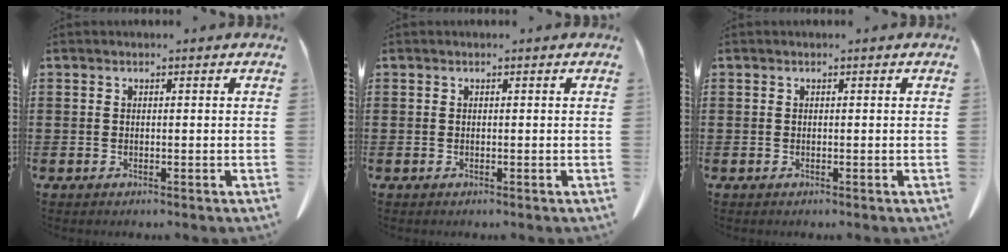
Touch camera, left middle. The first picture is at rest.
{"total": 0.0}
{"total": 0.0}